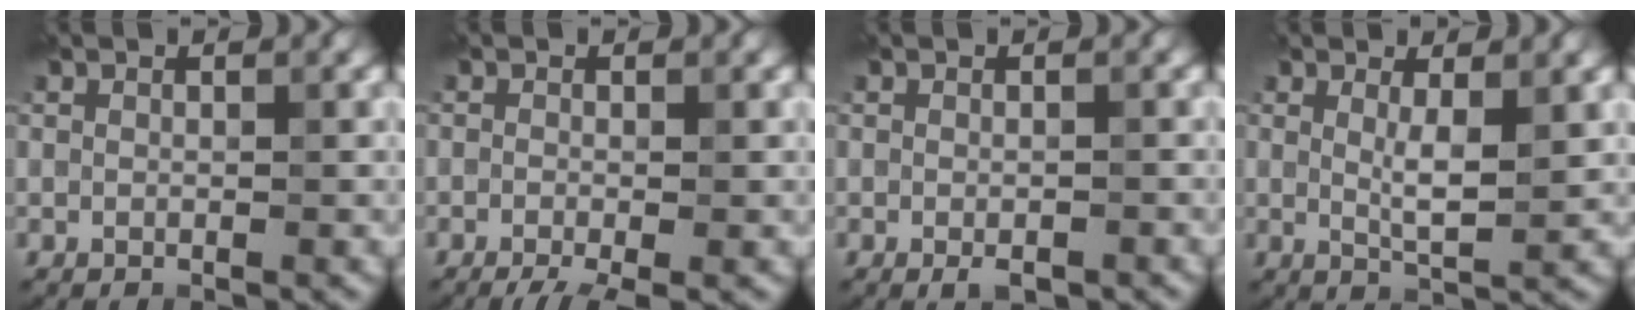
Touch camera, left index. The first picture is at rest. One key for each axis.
{"total": 3.1, "fx": -1.9, "fy": 0.7, "fz": 2.4, "tx": -0.037, "ty": -0.010, "tz": -0.032}
{"total": 1.6, "fx": -0.9, "fy": 0.6, "fz": 1.2, "tx": -0.017, "ty": -0.004, "tz": -0.010}
{"total": 2.8, "fx": 0.8, "fy": 0.6, "fz": 2.5, "tx": -0.045, "ty": -0.008, "tz": 0.017}